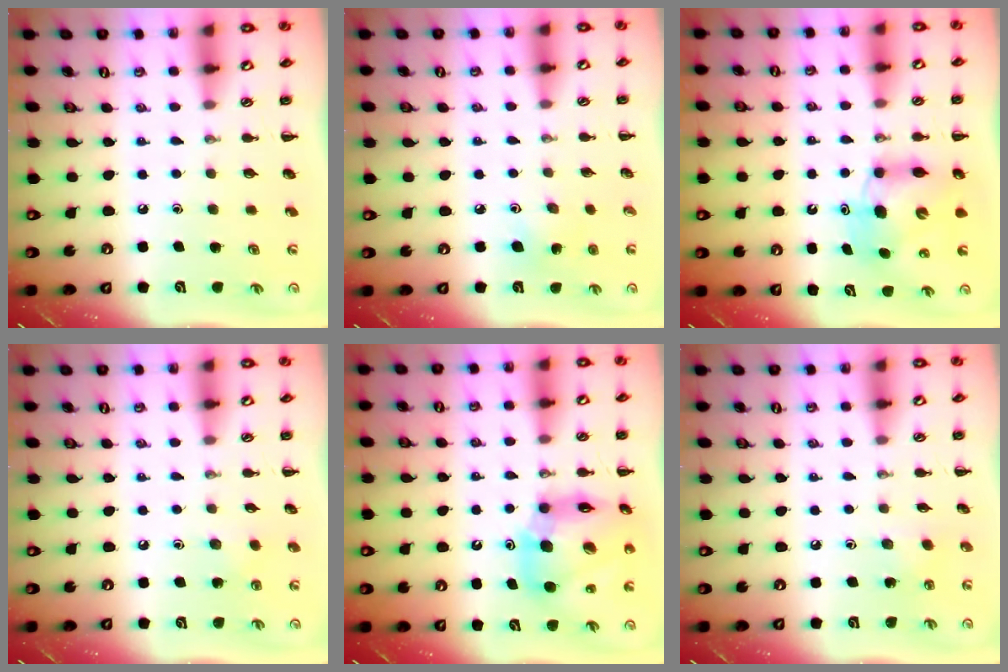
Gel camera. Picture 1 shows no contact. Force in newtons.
{"total": 4.8, "press": 4.7, "slide": 1.1}
{"total": 8.1, "press": 8.1, "slide": 0.9}
{"total": 3.8, "press": 3.6, "slide": 1.1}
{"total": 15.0, "press": 14.4, "slide": 4.0}
{"total": 2.5, "press": 2.4, "slide": 0.8}